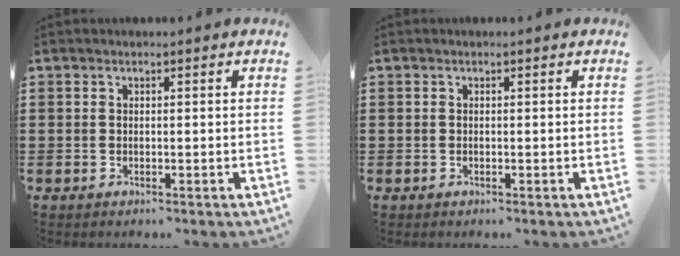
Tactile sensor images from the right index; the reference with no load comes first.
{"total": 0.0}